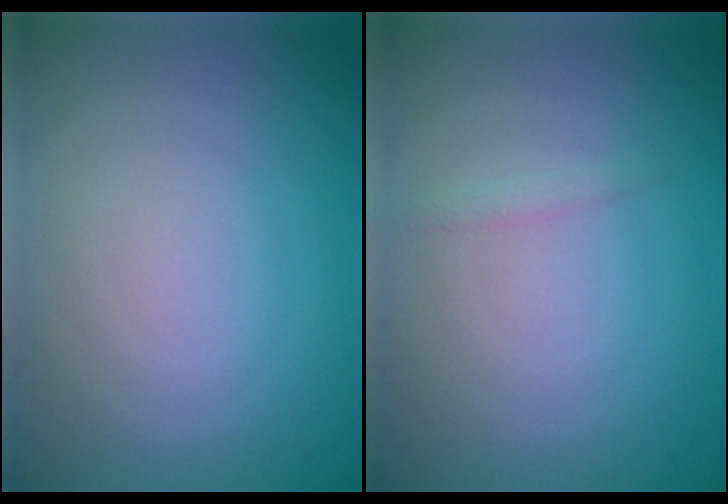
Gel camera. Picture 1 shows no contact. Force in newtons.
{"total": 0.6, "press": 0.6, "slide": 0.0}